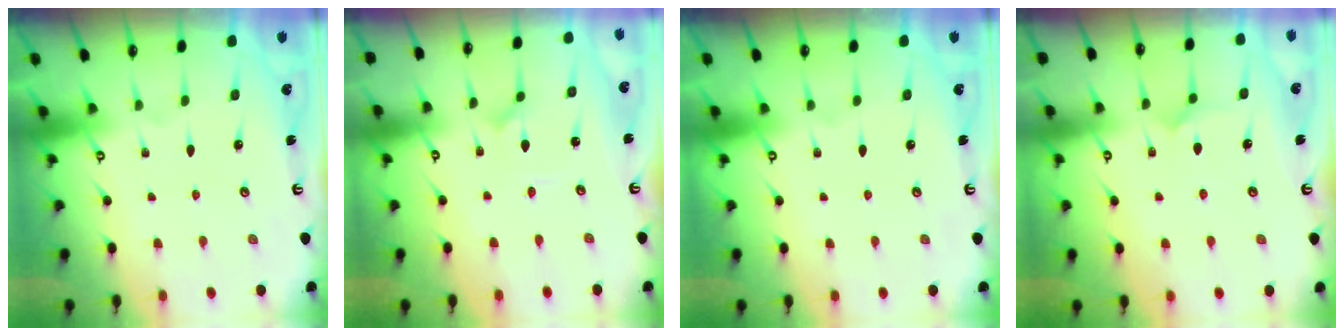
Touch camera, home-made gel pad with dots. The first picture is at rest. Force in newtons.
{"total": 2.1, "press": 2.1, "slide": 0.2}
{"total": 0.0}
{"total": 6.1, "press": 6.1, "slide": 0.5}